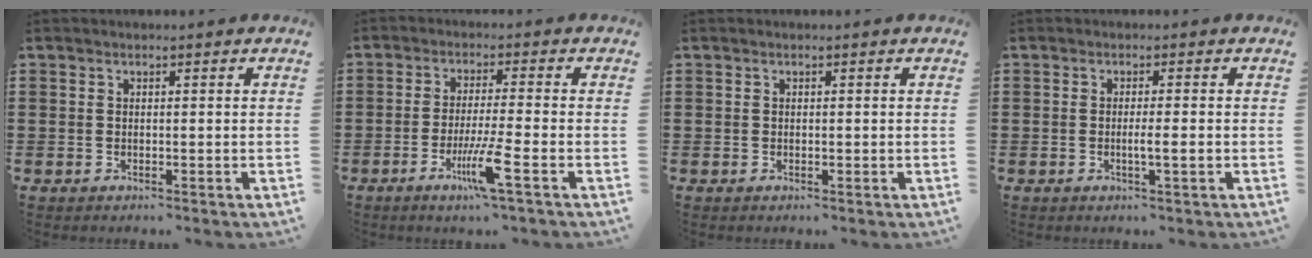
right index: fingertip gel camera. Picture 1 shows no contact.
{"total": 6.9, "force": [-3.1, -0.1, 6.2], "torque": [-0.119, -0.019, -0.056]}
{"total": 0.0}
{"total": 2.2, "force": [-0.6, 0.0, 2.2], "torque": [-0.036, -0.004, -0.012]}